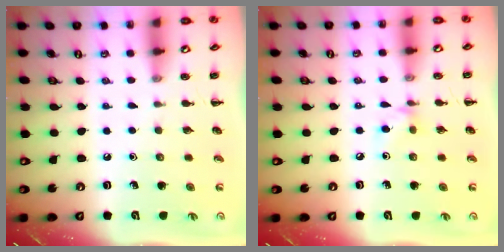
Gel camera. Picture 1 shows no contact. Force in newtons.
{"total": 5.3, "press": 5.1, "slide": 1.4}